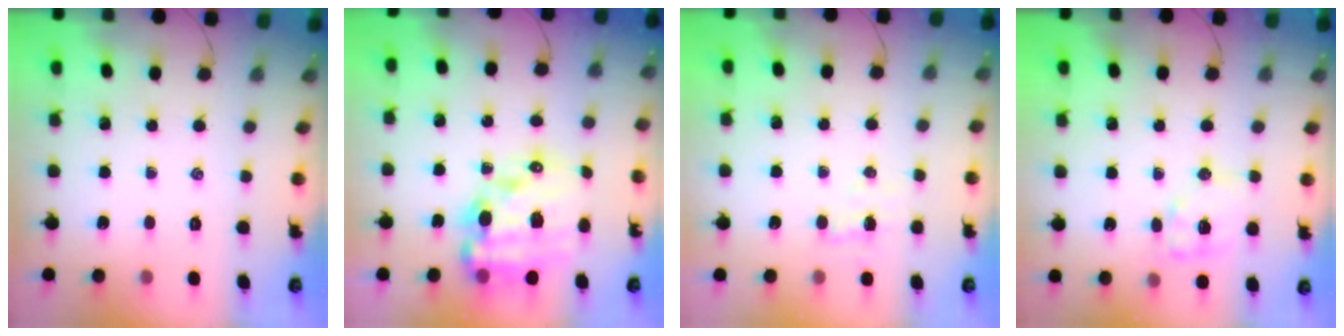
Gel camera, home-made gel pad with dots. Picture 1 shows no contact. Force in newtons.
{"total": 18.8, "press": 18.3, "slide": 4.1}
{"total": 2.7, "press": 2.6, "slide": 0.7}
{"total": 9.6, "press": 9.5, "slide": 0.6}